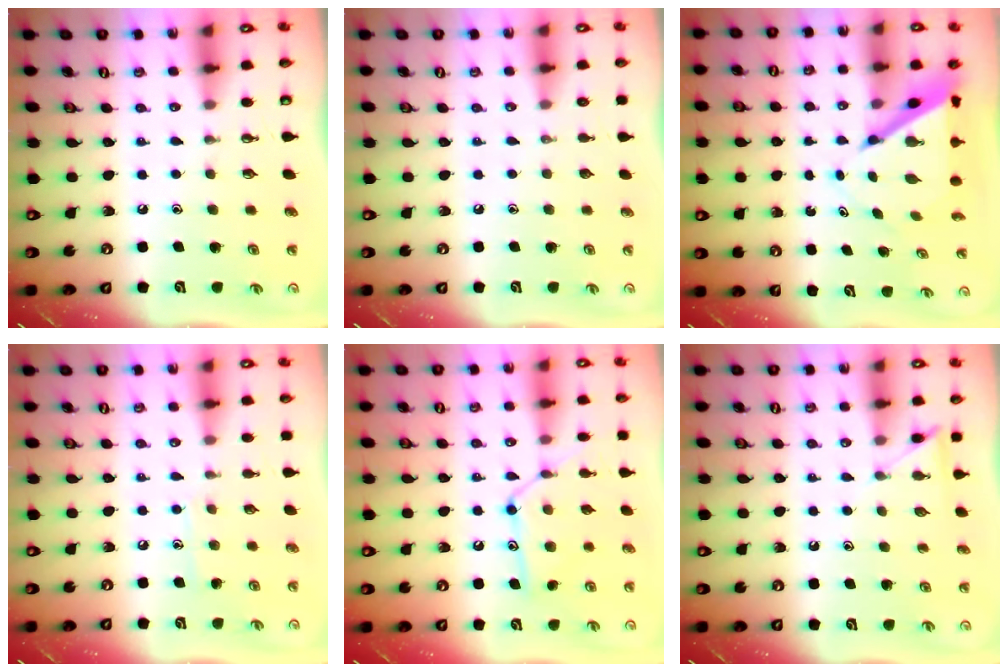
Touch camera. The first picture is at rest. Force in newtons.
{"total": 0.0}
{"total": 7.4, "press": 7.4, "slide": 0.5}
{"total": 6.2, "press": 6.2, "slide": 0.7}
{"total": 12.2, "press": 12.2, "slide": 0.8}
{"total": 5.1, "press": 5.1, "slide": 0.7}